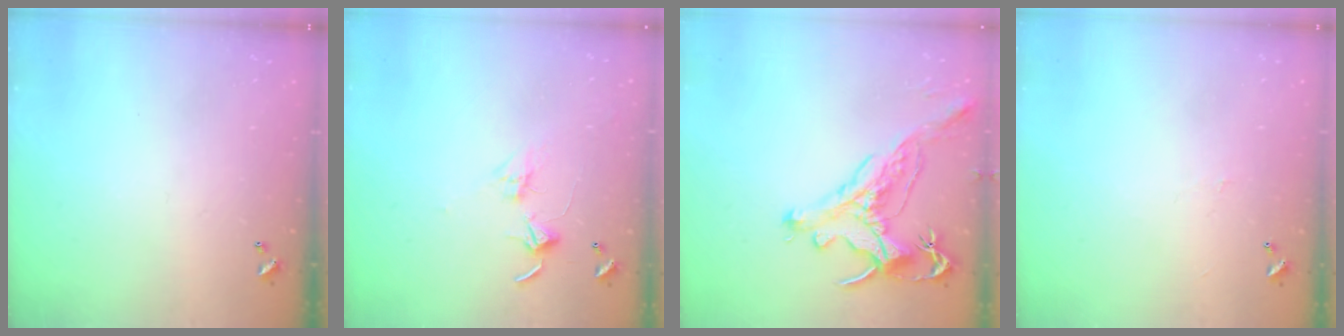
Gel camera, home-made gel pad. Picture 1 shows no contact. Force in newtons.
{"total": 2.8, "press": 2.8, "slide": 0.2}
{"total": 1.2, "press": 0.9, "slide": 0.9}
{"total": 0.8, "press": 0.7, "slide": 0.5}